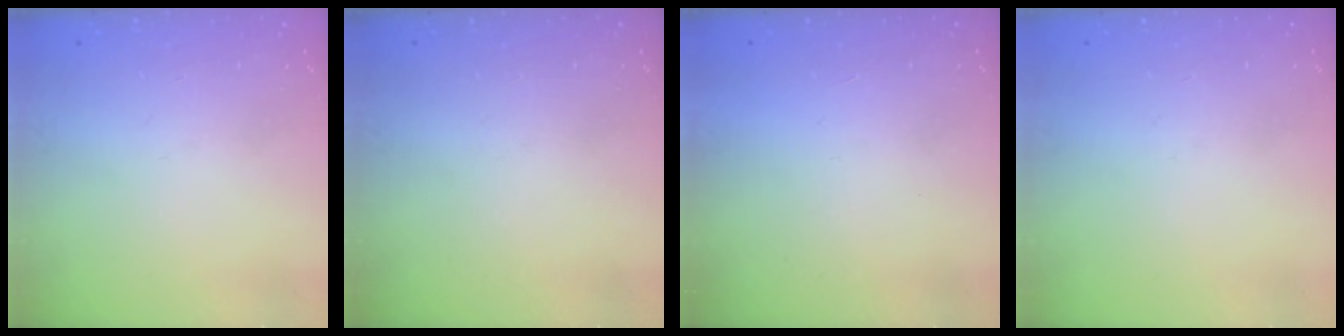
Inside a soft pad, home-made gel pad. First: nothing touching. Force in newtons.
{"total": 0.0}
{"total": 1.5, "press": 1.5, "slide": 0.1}
{"total": 0.0}